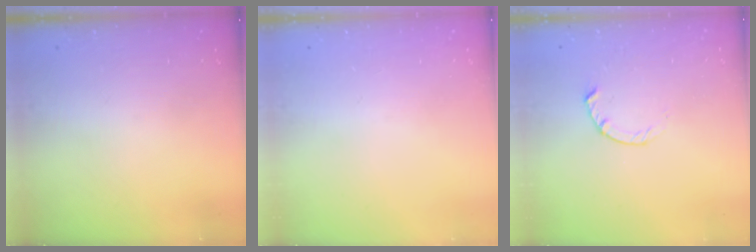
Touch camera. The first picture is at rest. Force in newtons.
{"total": 0.0}
{"total": 1.8, "press": 1.8, "slide": 0.3}